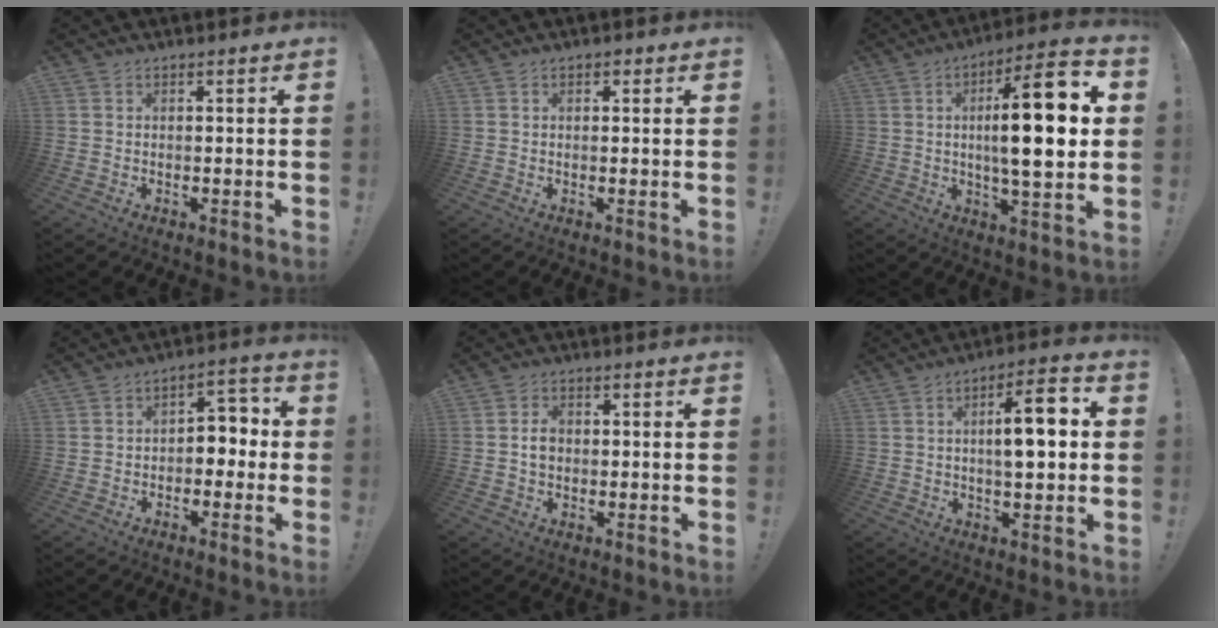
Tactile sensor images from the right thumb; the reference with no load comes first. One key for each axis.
{"total": 1.1, "fx": 0.3, "fy": 0.9, "fz": 0.6, "tx": -0.005, "ty": 0.001, "tz": 0.005}
{"total": 19.9, "fx": 2.6, "fy": 5.1, "fz": 19.1, "tx": -0.305, "ty": -0.006, "tz": 0.025}
{"total": 5.8, "fx": -1.6, "fy": 4.8, "fz": 3.0, "tx": -0.038, "ty": 0.018, "tz": -0.027}
{"total": 3.6, "fx": -0.1, "fy": 2.8, "fz": 2.3, "tx": -0.022, "ty": 0.001, "tz": -0.007}
{"total": 10.9, "fx": 0.9, "fy": 3.6, "fz": 10.2, "tx": -0.151, "ty": 0.004, "tz": 0.009}